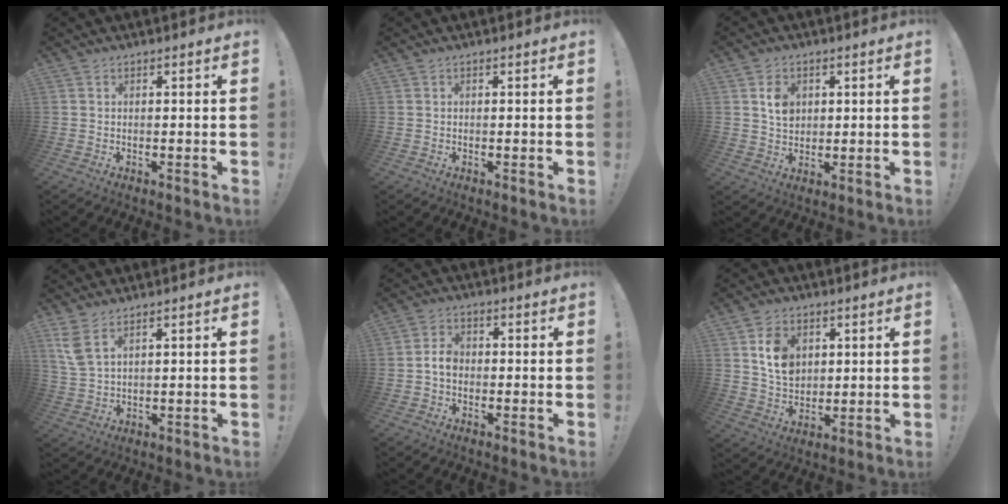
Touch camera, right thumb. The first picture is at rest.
{"total": 0.0}
{"total": 6.1, "force": [1.8, 5.0, 3.1], "torque": [-0.030, -0.004, 0.030]}
{"total": 5.6, "force": [3.5, 1.8, 3.9], "torque": [-0.074, -0.014, 0.066]}
{"total": 4.3, "force": [-1.0, 3.0, 2.9], "torque": [-0.043, 0.011, -0.017]}
{"total": 10.3, "force": [3.8, 8.0, 5.4], "torque": [-0.074, -0.007, 0.074]}